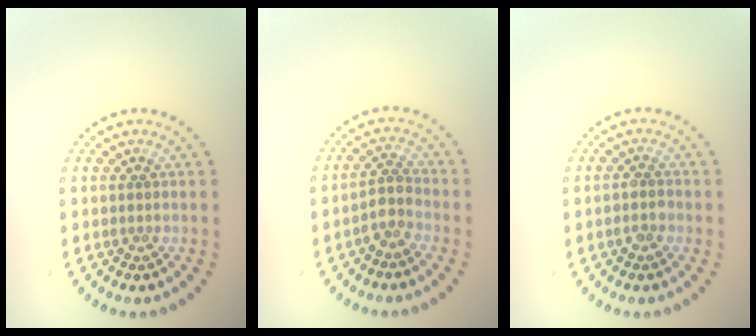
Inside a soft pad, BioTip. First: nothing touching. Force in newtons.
{"total": 2.1, "press": 1.6, "slide": 1.3}
{"total": 1.3, "press": 1.2, "slide": 0.6}